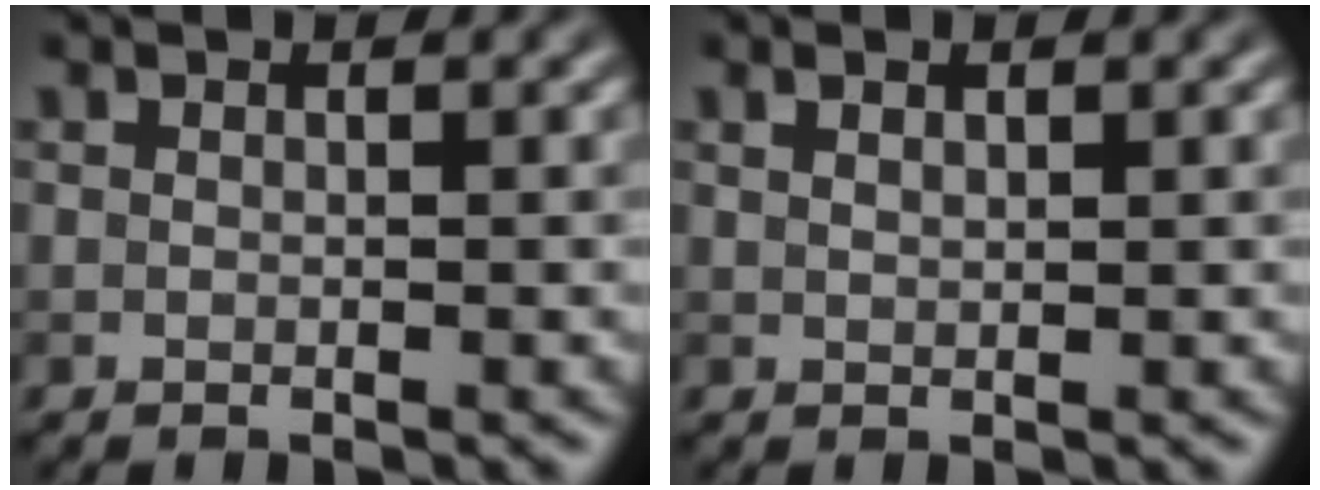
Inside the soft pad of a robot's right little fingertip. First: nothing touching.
{"total": 0.9, "force": [0.7, 0.2, 0.6], "torque": [-0.013, 0.001, 0.013]}